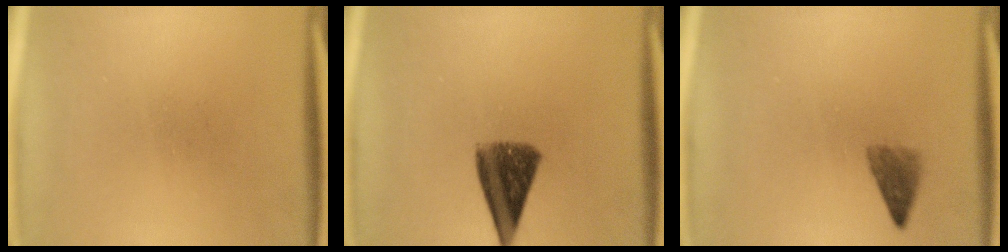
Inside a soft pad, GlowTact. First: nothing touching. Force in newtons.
{"total": 8.8}
{"total": 2.4}